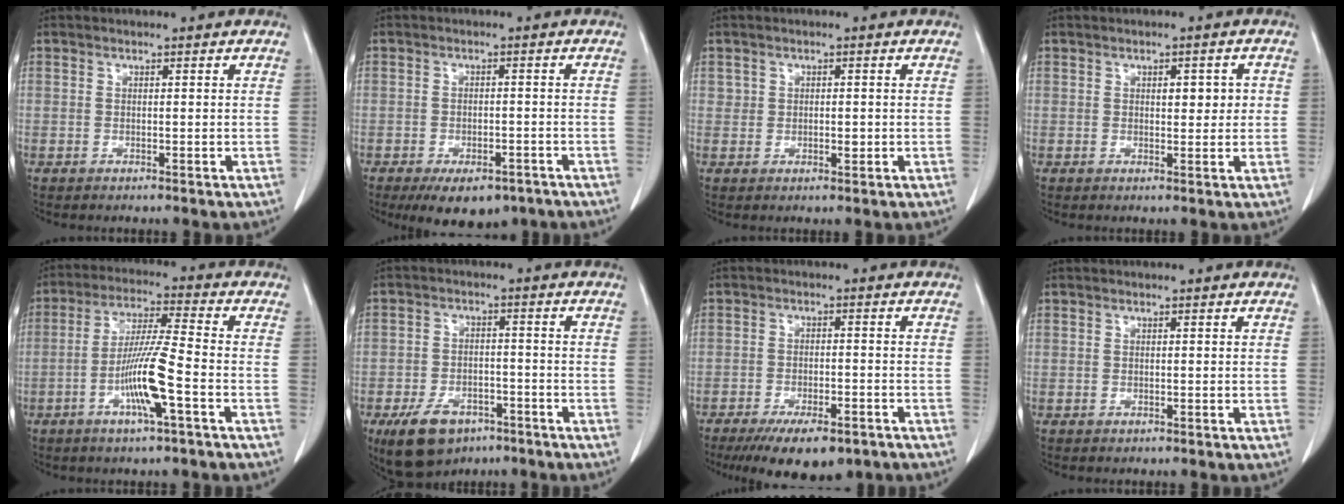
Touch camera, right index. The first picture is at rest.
{"total": 8.5, "force": [-5.9, 4.3, 4.3], "torque": [-0.052, 0.001, -0.084]}
{"total": 1.9, "force": [0.1, 1.4, 1.2], "torque": [-0.020, 0.003, 0.005]}
{"total": 3.2, "force": [0.6, 1.5, 2.8], "torque": [-0.034, 0.003, 0.010]}
{"total": 10.0, "force": [-3.4, -0.1, 9.4], "torque": [-0.186, -0.005, -0.067]}
{"total": 9.0, "force": [-5.6, 5.4, 4.5], "torque": [-0.086, -0.001, -0.085]}
{"total": 10.5, "force": [-7.5, 3.8, 6.3], "torque": [-0.091, -0.008, -0.111]}
{"total": 0.0}